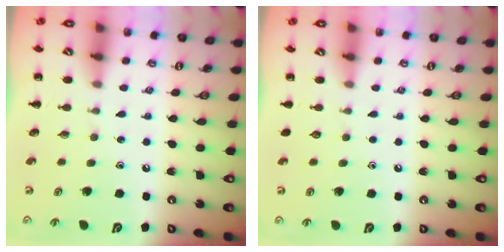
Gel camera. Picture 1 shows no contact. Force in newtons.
{"total": 0.0}